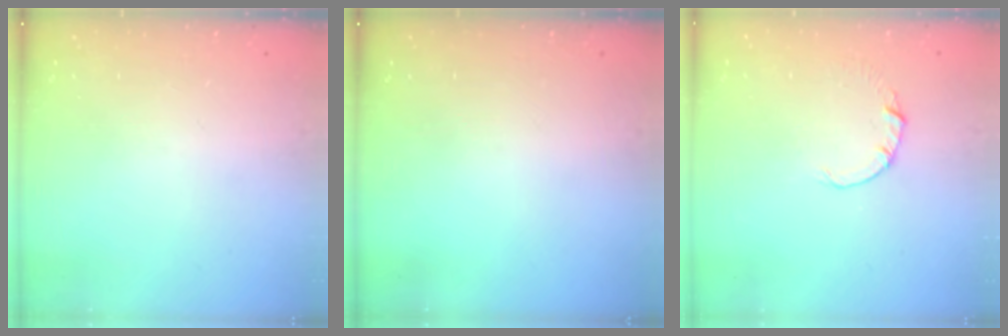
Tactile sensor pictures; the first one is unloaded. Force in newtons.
{"total": 0.0}
{"total": 0.5, "press": 0.5, "slide": 0.1}